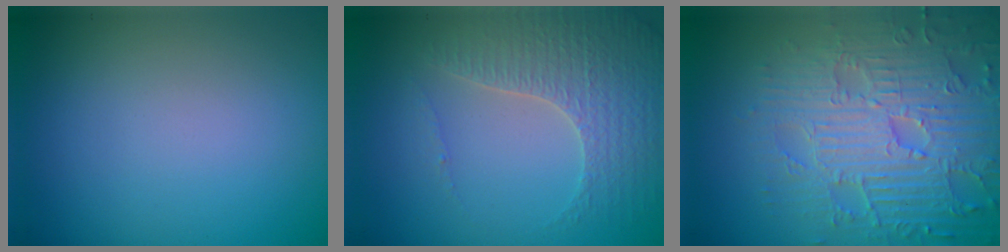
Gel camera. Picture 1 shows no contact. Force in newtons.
{"total": 3.8, "press": 3.7, "slide": 0.9}
{"total": 7.7, "press": 5.9, "slide": 4.8}